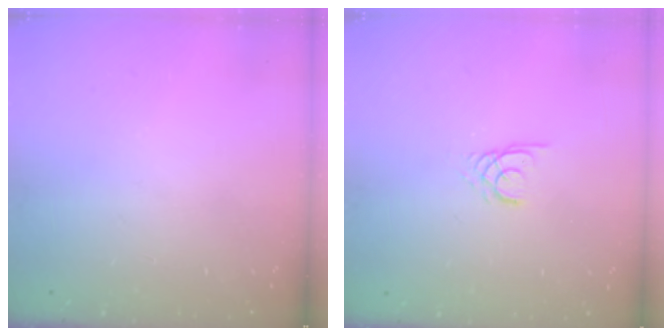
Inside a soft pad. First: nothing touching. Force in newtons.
{"total": 2.2, "press": 2.2, "slide": 0.2}